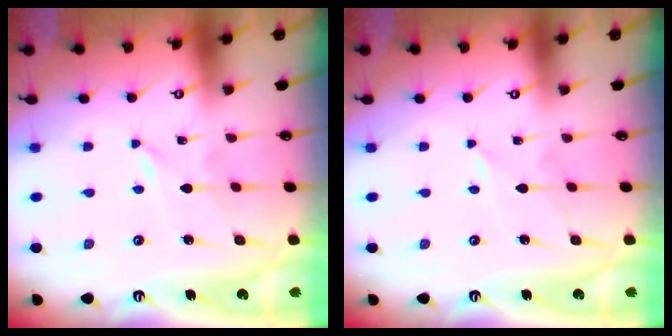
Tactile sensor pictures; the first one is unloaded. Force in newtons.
{"total": 2.4, "press": 2.4, "slide": 0.3}